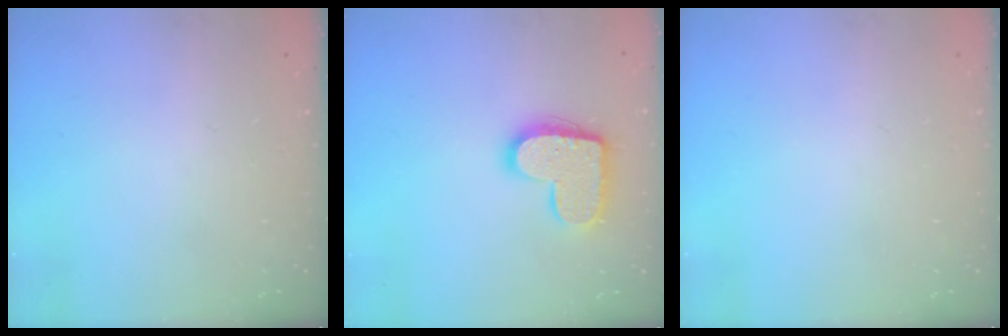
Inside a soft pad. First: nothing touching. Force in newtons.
{"total": 14.6, "press": 14.6, "slide": 0.8}
{"total": 0.0}